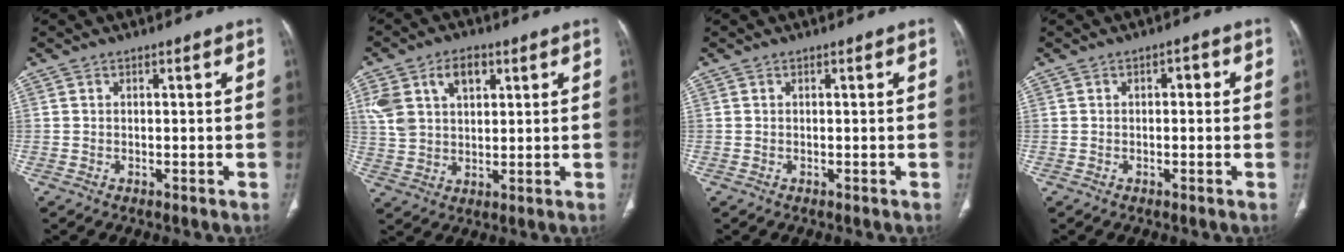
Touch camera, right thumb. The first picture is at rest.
{"total": 10.6, "force": [4.4, 6.8, 6.8], "torque": [-0.117, 0.000, 0.088]}
{"total": 0.0}
{"total": 1.8, "force": [0.3, 1.0, 1.5], "torque": [-0.014, 0.005, -0.001]}